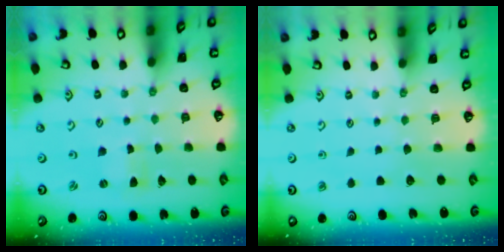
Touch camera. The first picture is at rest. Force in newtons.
{"total": 0.0}